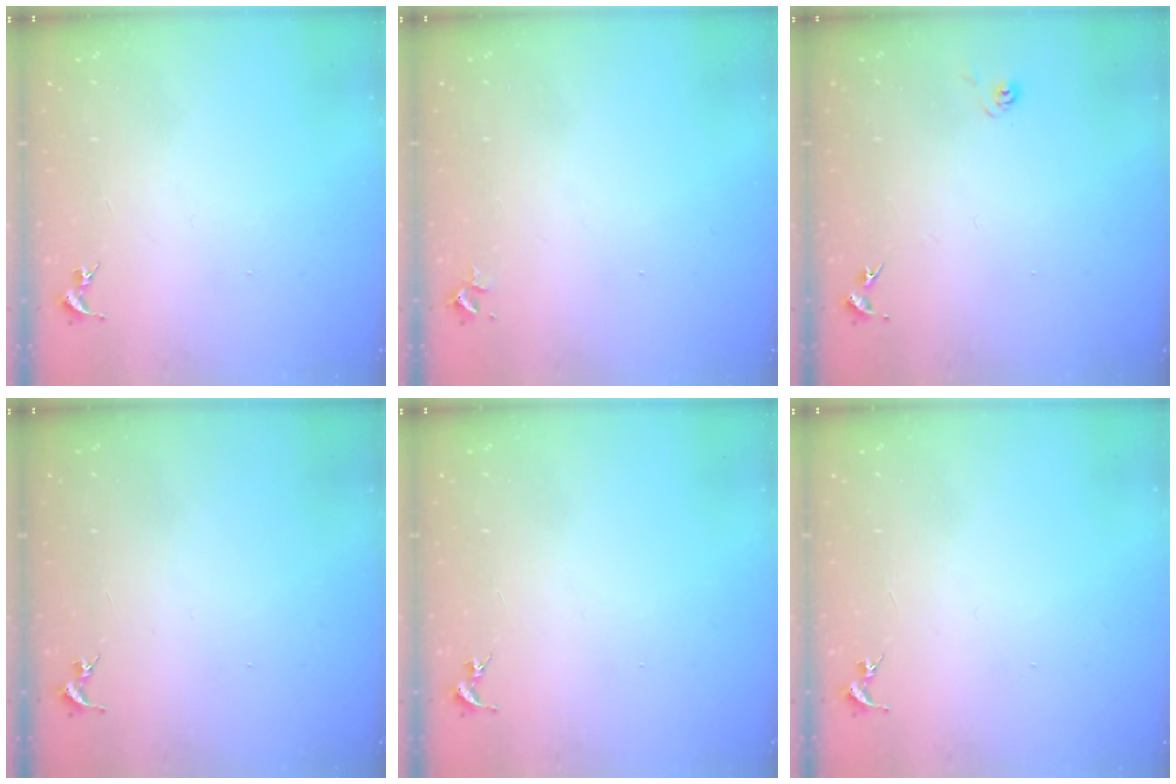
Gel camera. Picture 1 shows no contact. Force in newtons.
{"total": 2.2, "press": 2.2, "slide": 0.3}
{"total": 4.4, "press": 4.4, "slide": 0.5}
{"total": 0.0}
{"total": 0.0}
{"total": 0.0}